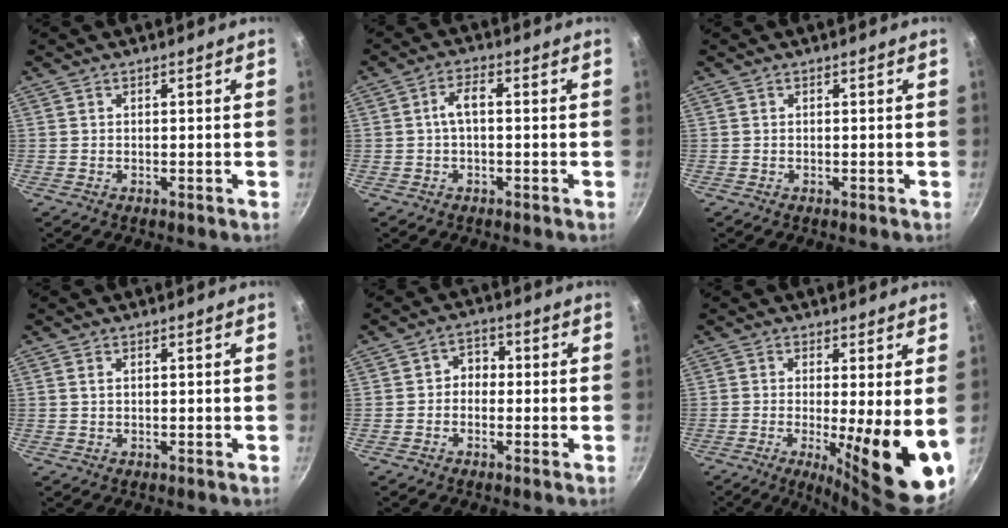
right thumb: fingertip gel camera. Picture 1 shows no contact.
{"total": 3.7, "force": [-0.2, 1.6, 3.3], "torque": [-0.068, 0.020, -0.008]}
{"total": 0.0}
{"total": 0.7, "force": [0.3, 0.4, 0.5], "torque": [-0.011, 0.001, 0.004]}
{"total": 3.5, "force": [-0.6, 3.0, 1.8], "torque": [-0.005, 0.014, -0.020]}
{"total": 14.1, "force": [-1.6, 2.8, 13.7], "torque": [-0.177, -0.025, -0.017]}